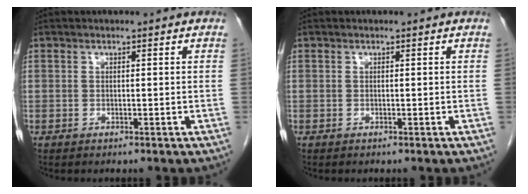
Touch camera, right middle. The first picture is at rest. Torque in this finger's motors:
{"motor_torque": [0.13, -0.07, 0.01, 0.00]}